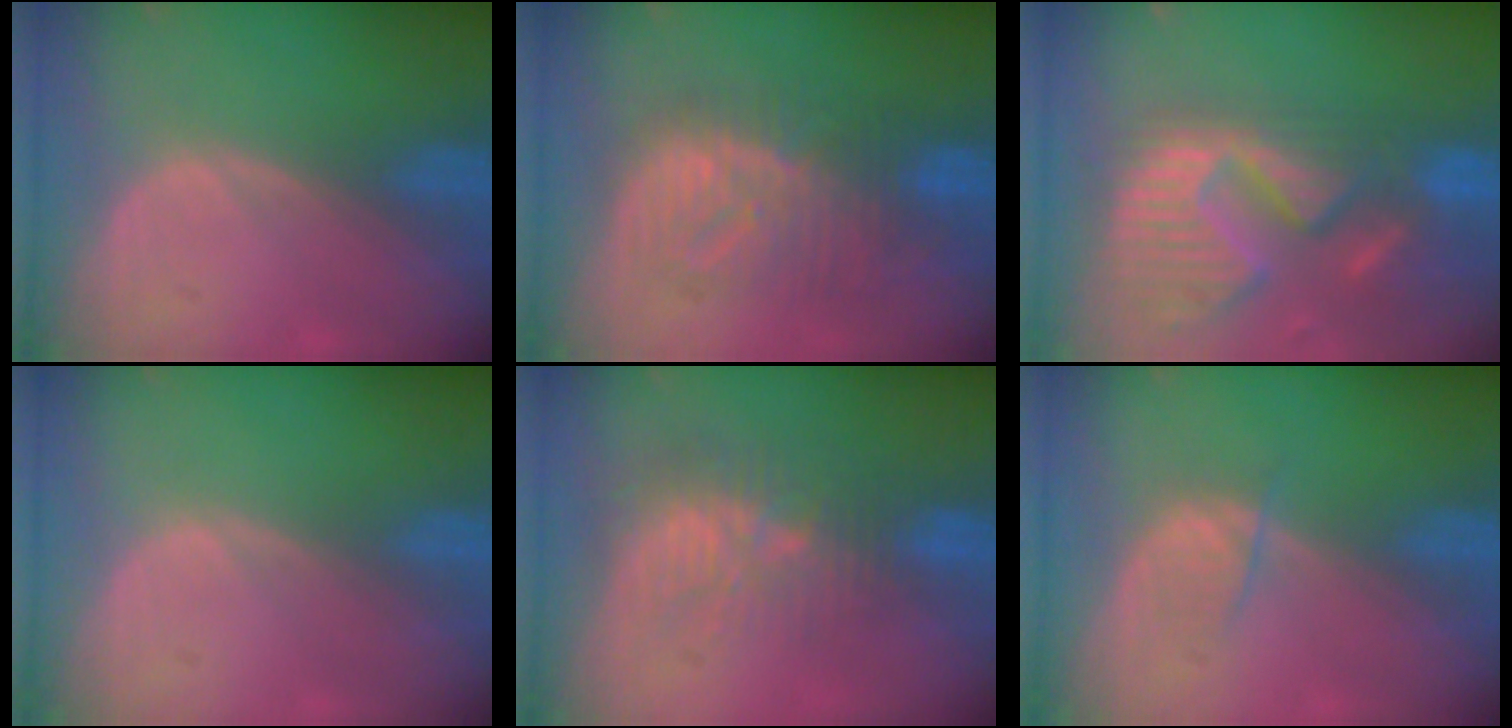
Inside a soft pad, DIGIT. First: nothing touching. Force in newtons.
{"total": 9.6, "press": 9.6, "slide": 0.5}
{"total": 14.4, "press": 12.0, "slide": 8.0}
{"total": 0.0}
{"total": 9.9, "press": 8.9, "slide": 4.3}
{"total": 2.1, "press": 2.1, "slide": 0.3}